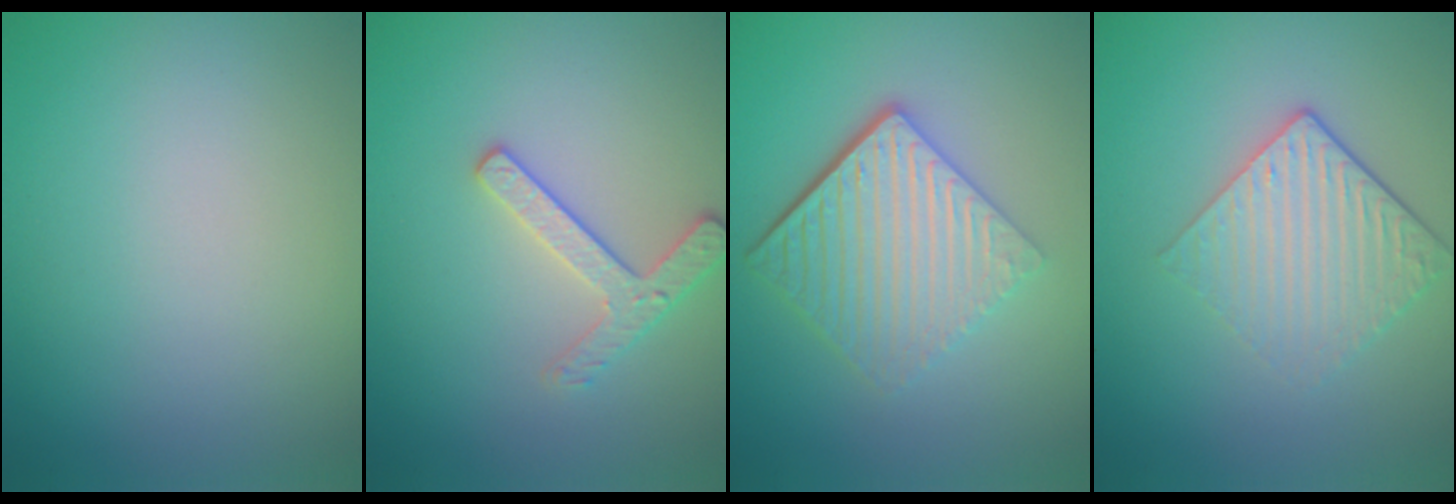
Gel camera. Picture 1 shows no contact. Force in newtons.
{"total": 2.5, "press": 2.4, "slide": 0.5}
{"total": 6.1, "press": 4.0, "slide": 4.5}
{"total": 3.8, "press": 2.8, "slide": 2.6}